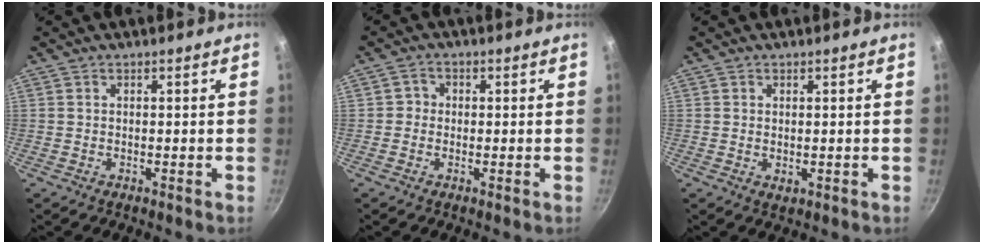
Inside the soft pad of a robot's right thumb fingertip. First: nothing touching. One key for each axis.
{"total": 2.0, "fx": -0.2, "fy": 1.9, "fz": 0.6, "tx": 0.003, "ty": 0.004, "tz": -0.010}
{"total": 1.3, "fx": 0.2, "fy": 0.7, "fz": 1.0, "tx": -0.015, "ty": -0.004, "tz": 0.004}